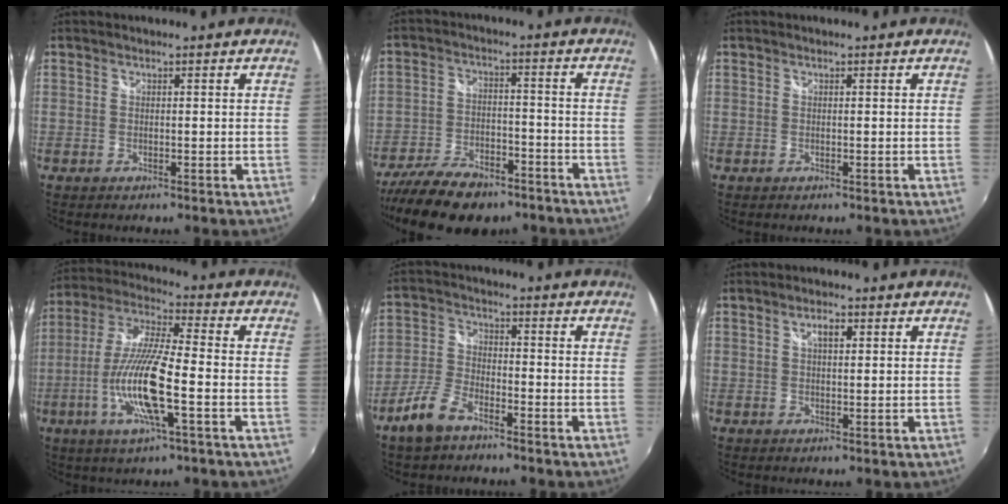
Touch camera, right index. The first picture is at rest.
{"total": 16.4, "force": [-12.3, 7.3, 8.2], "torque": [-0.183, -0.020, -0.196]}
{"total": 0.0}
{"total": 15.0, "force": [-4.8, 2.1, 14.1], "torque": [-0.287, -0.014, -0.093]}
{"total": 7.5, "force": [-5.3, 3.1, 4.3], "torque": [-0.104, 0.003, -0.106]}
{"total": 2.4, "force": [0.9, 1.0, 1.9], "torque": [-0.032, 0.006, 0.014]}